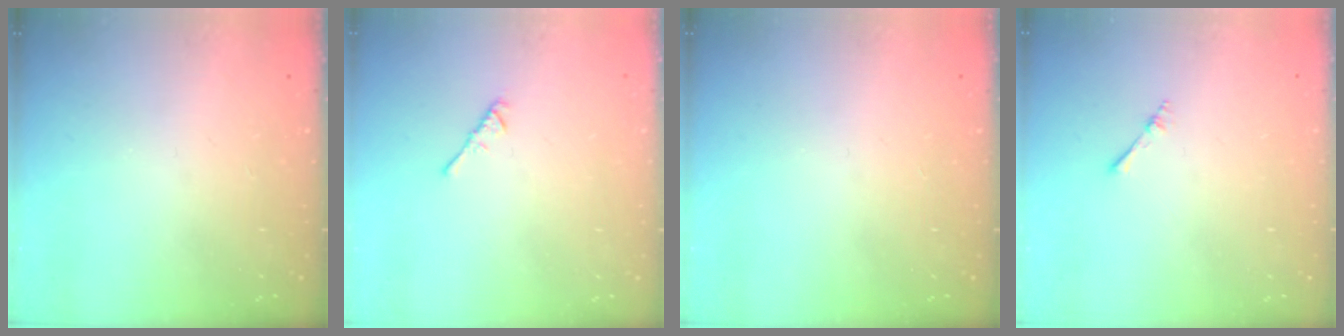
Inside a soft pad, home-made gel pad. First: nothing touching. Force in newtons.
{"total": 2.4, "press": 2.3, "slide": 0.6}
{"total": 0.0}
{"total": 2.2, "press": 2.1, "slide": 0.3}